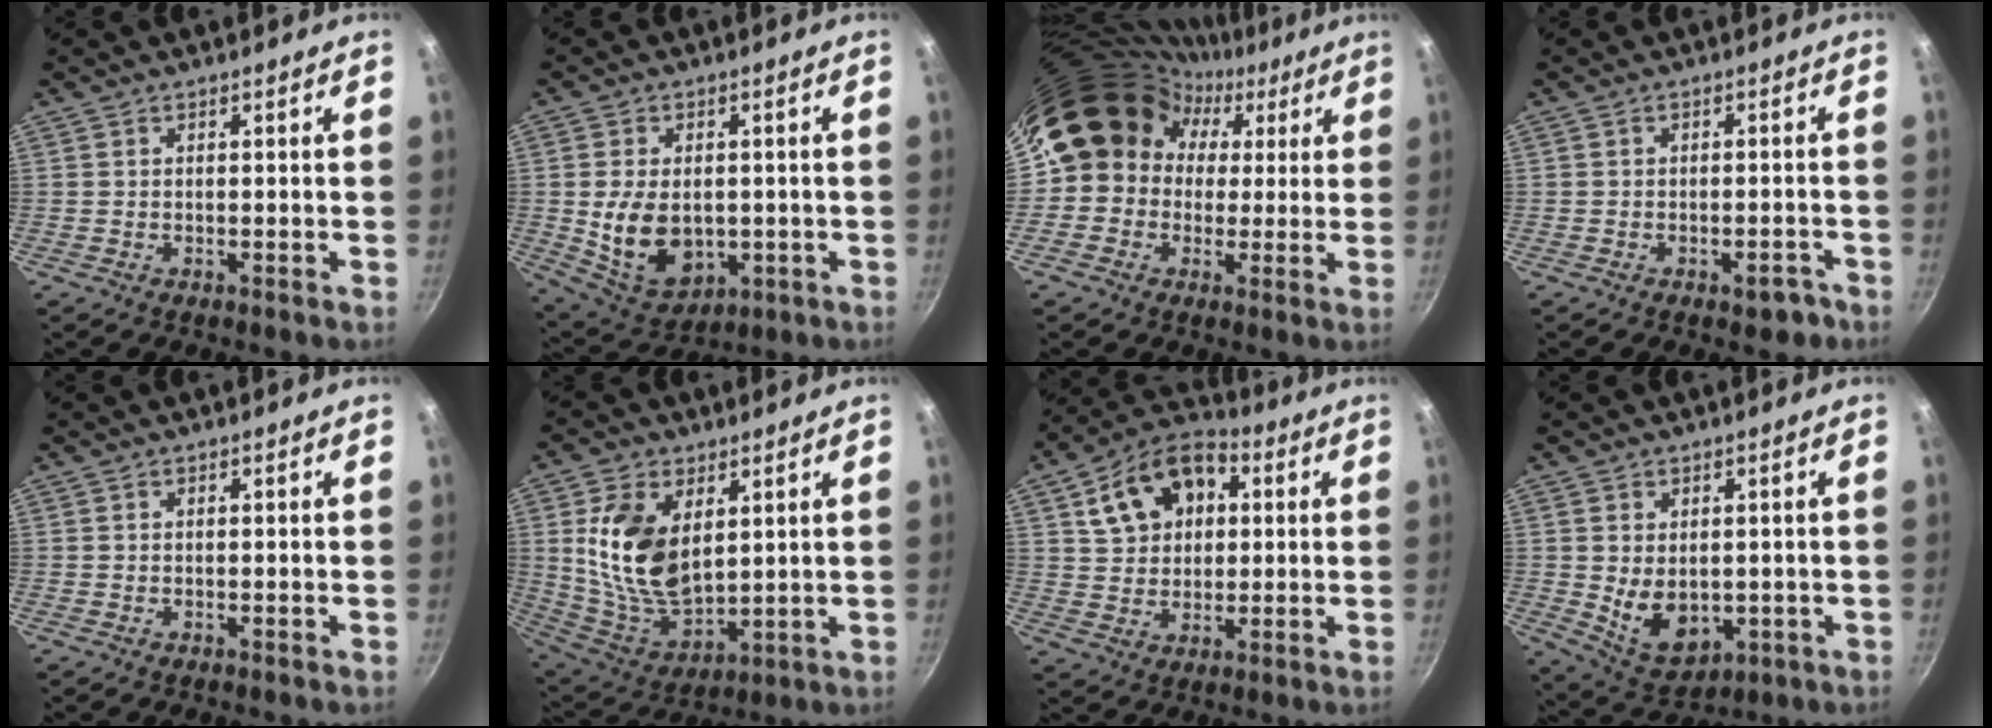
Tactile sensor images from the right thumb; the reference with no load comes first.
{"total": 12.2, "force": [-0.7, 8.5, 8.8], "torque": [-0.137, -0.011, 0.010]}
{"total": 16.0, "force": [3.0, 14.3, 6.5], "torque": [-0.070, 0.049, 0.034]}
{"total": 3.6, "force": [-2.1, 1.9, 2.2], "torque": [-0.011, 0.026, -0.017]}
{"total": 0.0}
{"total": 15.8, "force": [4.0, 9.5, 12.0], "torque": [-0.212, -0.031, 0.092]}
{"total": 14.9, "force": [4.4, 10.7, 9.4], "torque": [-0.131, 0.020, 0.064]}
{"total": 9.0, "force": [-0.1, 6.3, 6.4], "torque": [-0.090, -0.017, 0.024]}